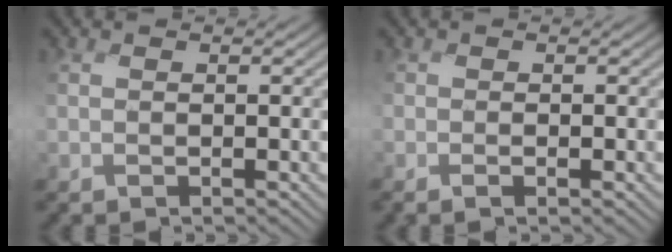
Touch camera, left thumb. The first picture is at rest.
{"total": 0.7, "force": [-0.6, 0.1, 0.2], "torque": [-0.001, -0.001, -0.013]}